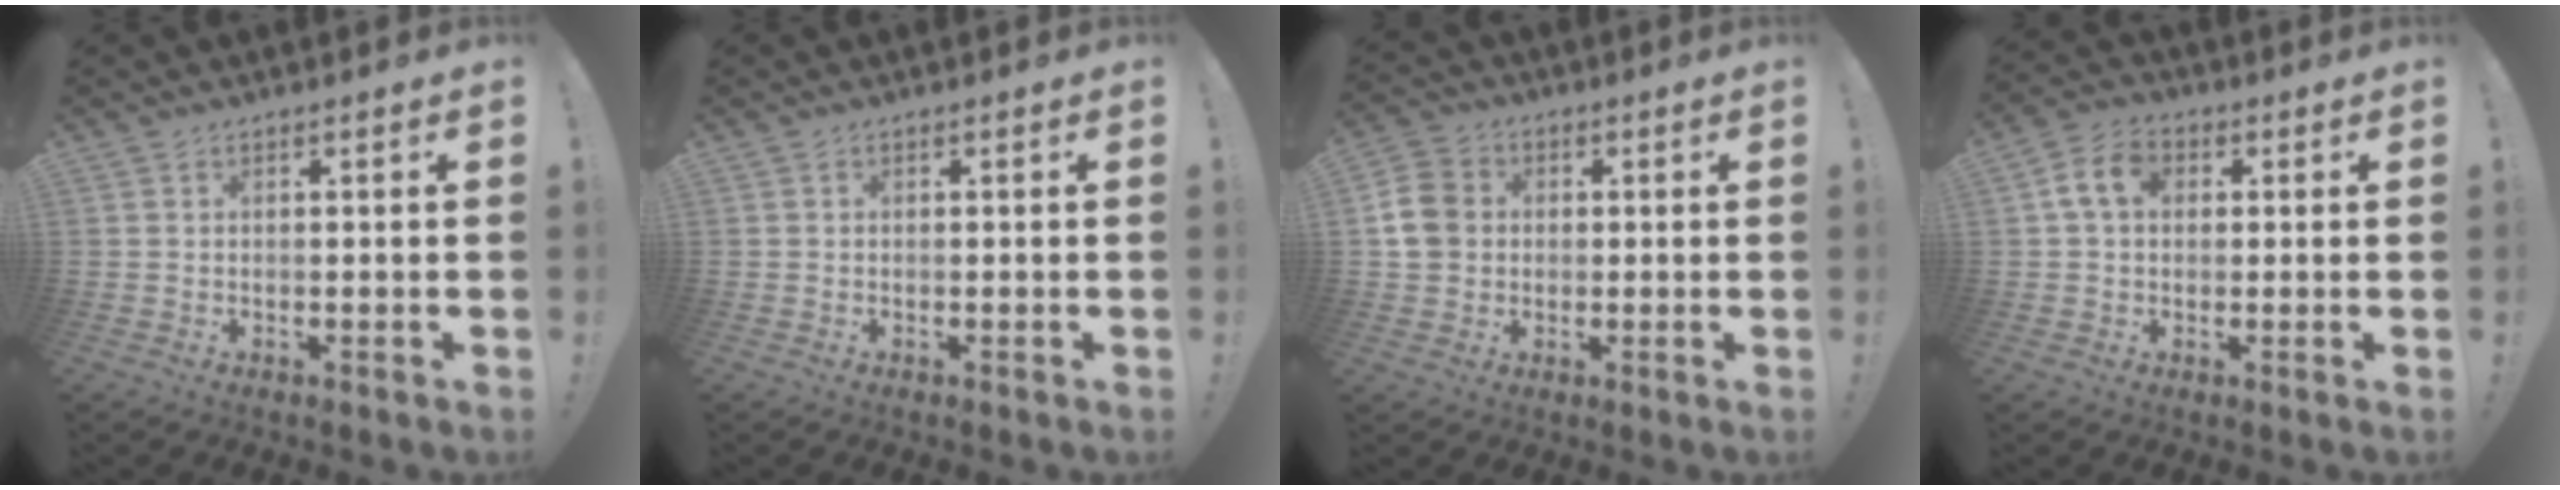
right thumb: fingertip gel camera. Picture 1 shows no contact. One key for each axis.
{"total": 0.0}
{"total": 8.7, "fx": 0.8, "fy": 7.8, "fz": 3.9, "tx": -0.067, "ty": 0.015, "tz": 0.020}
{"total": 8.1, "fx": 1.7, "fy": 6.0, "fz": 5.3, "tx": -0.099, "ty": 0.016, "tz": 0.035}